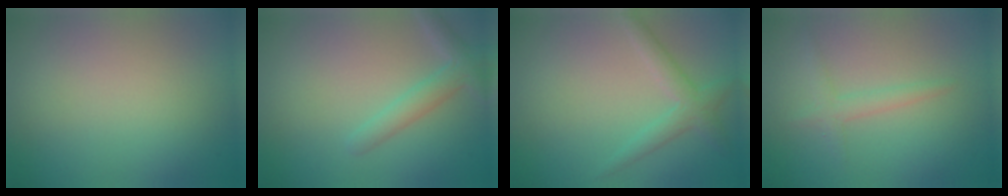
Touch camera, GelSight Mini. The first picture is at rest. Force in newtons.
{"total": 2.5, "press": 2.5, "slide": 0.2}
{"total": 2.4, "press": 2.4, "slide": 0.2}
{"total": 1.6, "press": 1.6, "slide": 0.1}